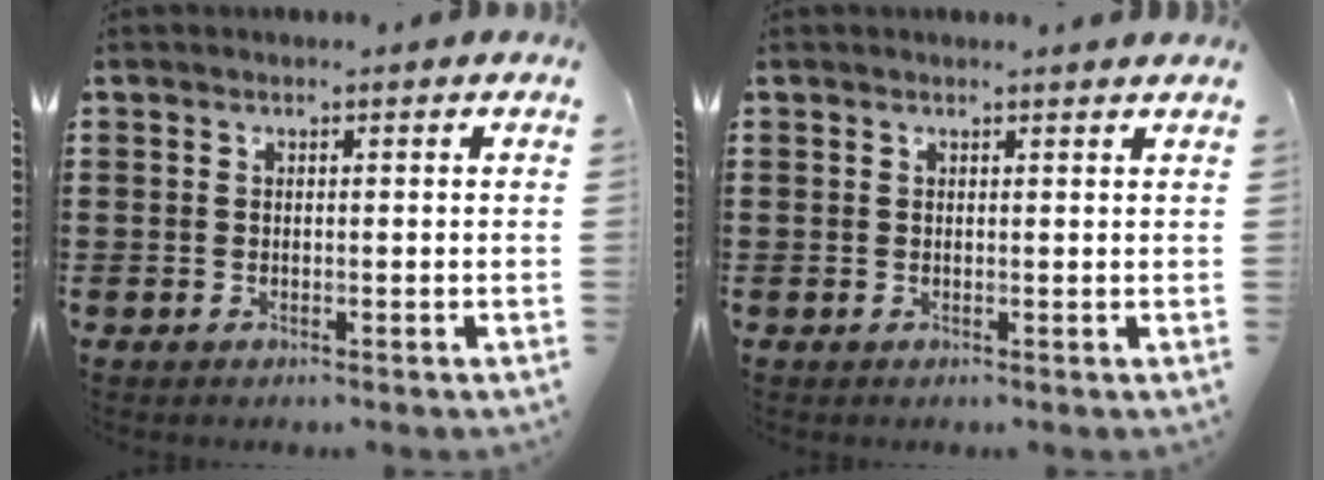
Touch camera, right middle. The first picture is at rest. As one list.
[{"total": 0.6, "force": [0.6, 0.0, 0.1], "torque": [0.005, -0.006, 0.011]}]